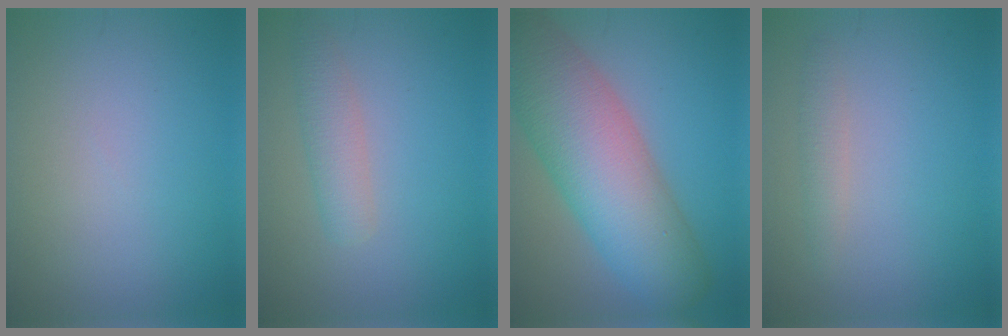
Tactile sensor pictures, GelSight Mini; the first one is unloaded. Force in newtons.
{"total": 2.6, "press": 2.6, "slide": 0.2}
{"total": 11.6, "press": 11.6, "slide": 0.3}
{"total": 1.4, "press": 1.4, "slide": 0.0}